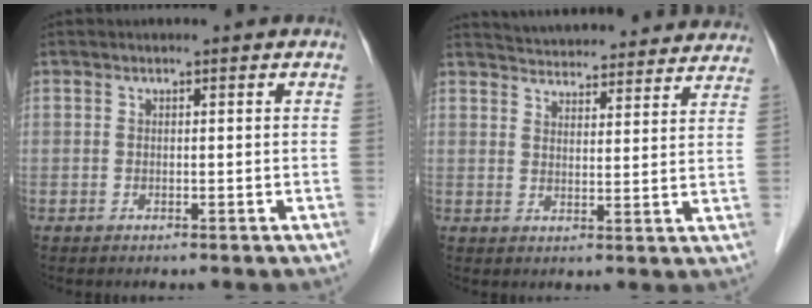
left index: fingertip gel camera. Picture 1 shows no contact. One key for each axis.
{"total": 22.7, "fx": 21.6, "fy": 4.0, "fz": 5.8, "tx": -0.088, "ty": -0.011, "tz": 0.268}